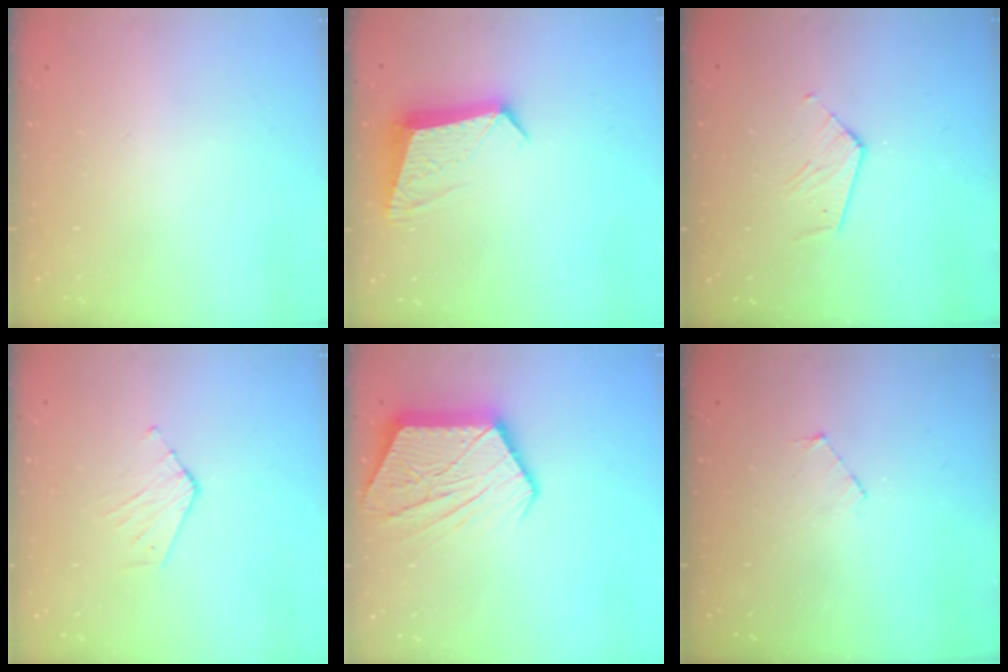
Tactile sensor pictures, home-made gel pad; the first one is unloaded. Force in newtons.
{"total": 10.9, "press": 10.8, "slide": 1.1}
{"total": 6.0, "press": 5.9, "slide": 0.6}
{"total": 3.3, "press": 3.3, "slide": 0.3}
{"total": 16.1, "press": 16.1, "slide": 1.2}
{"total": 3.6, "press": 3.6, "slide": 0.3}